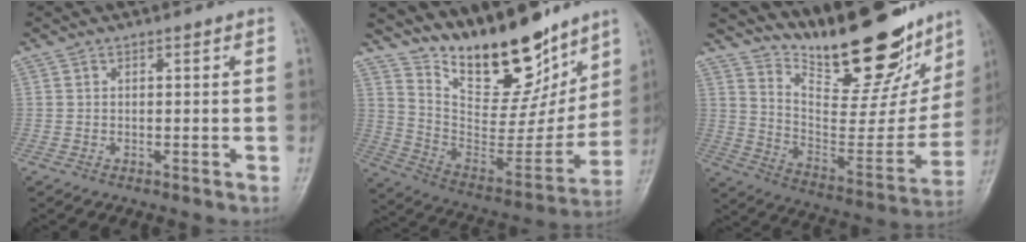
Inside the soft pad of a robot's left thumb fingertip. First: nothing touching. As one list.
[{"total": 23.1, "force": [17.2, 9.4, 12.1], "torque": [-0.140, -0.102, 0.295]}, {"total": 26.7, "force": [20.8, 8.7, 14.4], "torque": [-0.175, -0.116, 0.317]}]